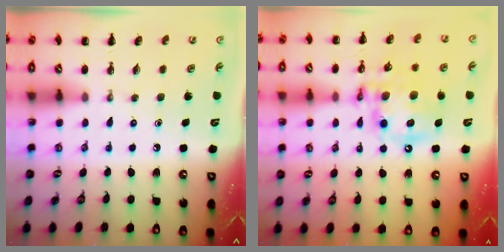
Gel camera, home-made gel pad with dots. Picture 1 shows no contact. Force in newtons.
{"total": 15.1, "press": 14.8, "slide": 3.2}